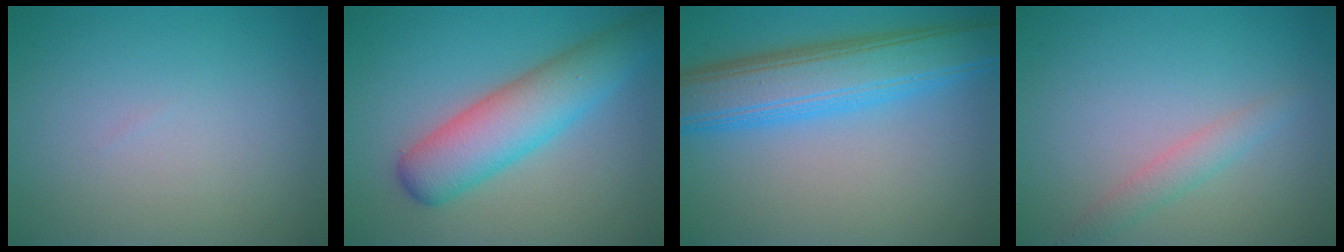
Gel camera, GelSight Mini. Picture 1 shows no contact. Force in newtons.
{"total": 6.5, "press": 6.5, "slide": 0.4}
{"total": 7.8, "press": 7.8, "slide": 0.1}
{"total": 1.7, "press": 1.7, "slide": 0.0}